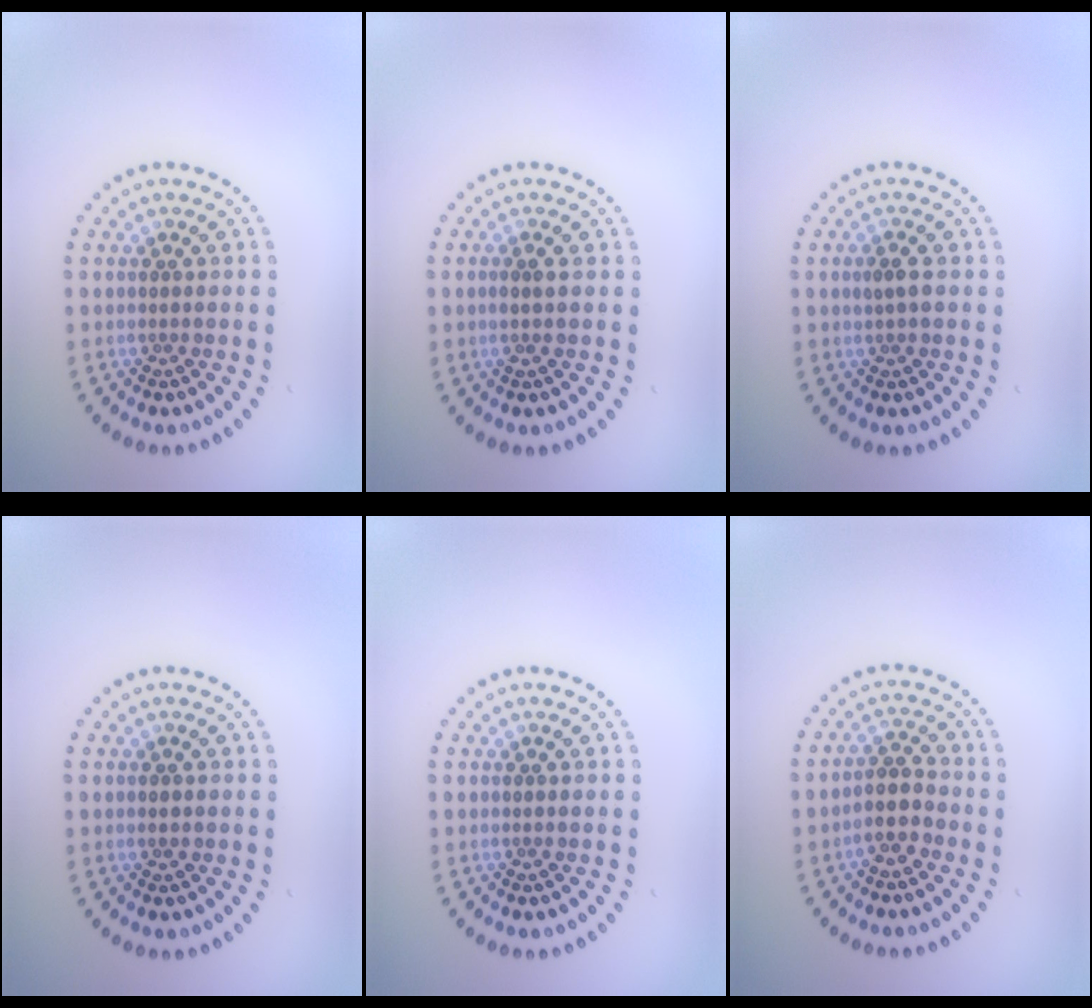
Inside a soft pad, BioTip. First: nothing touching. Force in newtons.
{"total": 0.8, "press": 0.7, "slide": 0.5}
{"total": 1.3, "press": 1.3, "slide": 0.2}
{"total": 0.9, "press": 0.9, "slide": 0.1}
{"total": 0.0}
{"total": 2.6, "press": 2.2, "slide": 1.3}